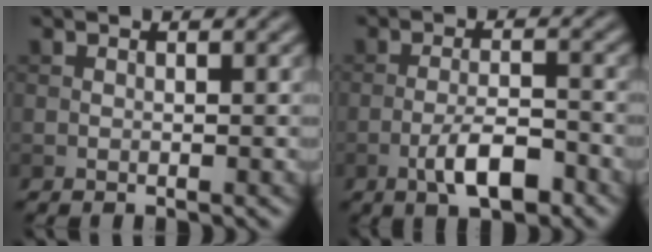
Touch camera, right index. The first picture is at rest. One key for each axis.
{"total": 4.5, "fx": -2.3, "fy": 1.4, "fz": 3.6, "tx": -0.064, "ty": 0.003, "tz": -0.042}